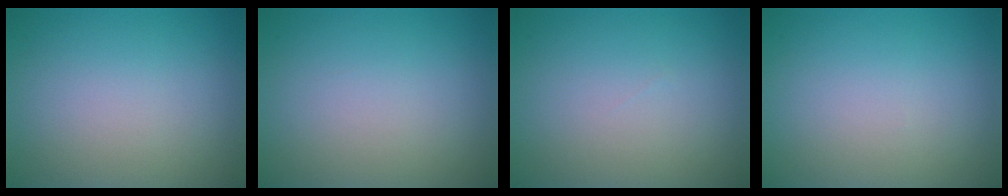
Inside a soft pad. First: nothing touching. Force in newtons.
{"total": 0.0}
{"total": 0.0}
{"total": 0.0}